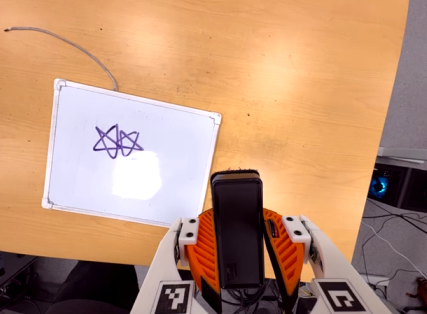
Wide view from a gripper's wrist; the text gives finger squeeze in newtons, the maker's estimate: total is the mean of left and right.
{"total": 6.3, "left": 5.5, "right": 7.2}